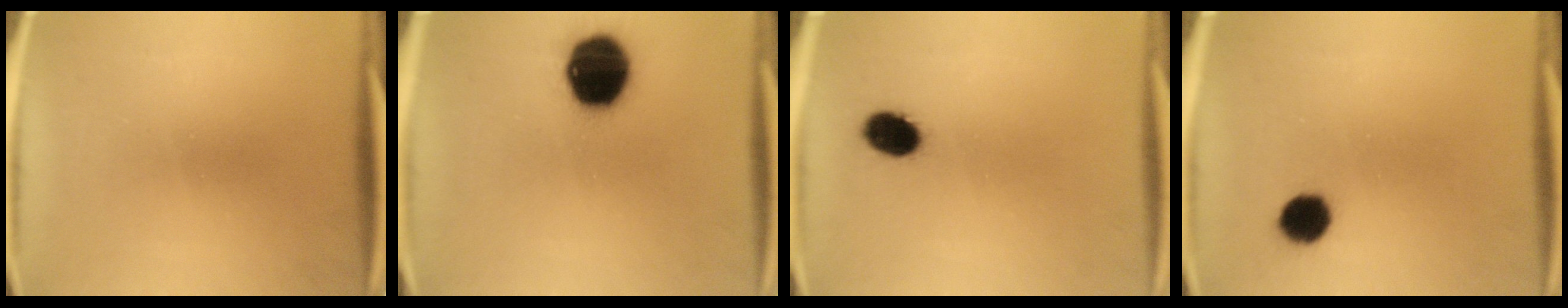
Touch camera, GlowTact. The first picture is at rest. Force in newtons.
{"total": 17.5}
{"total": 6.2}
{"total": 5.6}